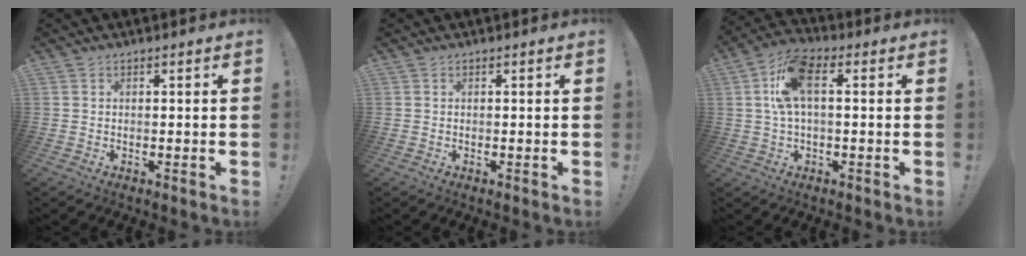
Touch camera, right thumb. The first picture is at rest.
{"total": 0.0}
{"total": 11.8, "force": [1.8, 5.8, 10.1], "torque": [-0.191, 0.013, 0.037]}